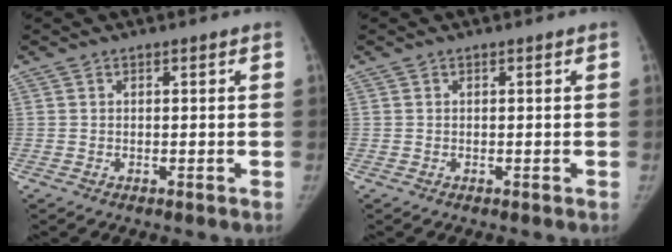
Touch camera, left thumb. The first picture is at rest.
{"total": 0.0}